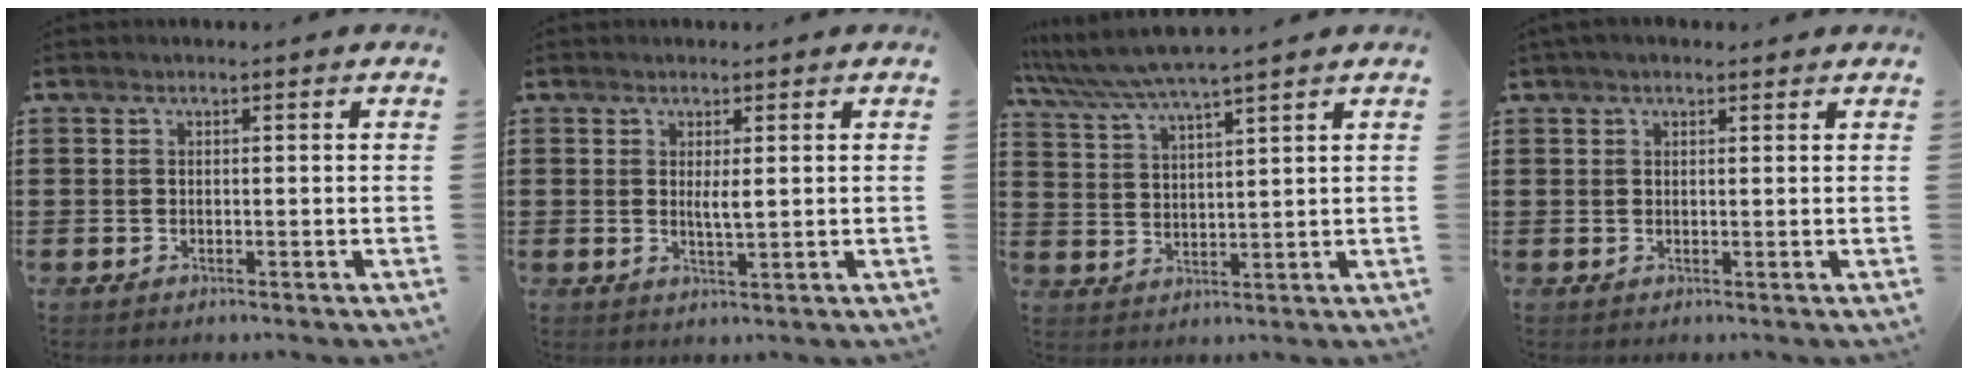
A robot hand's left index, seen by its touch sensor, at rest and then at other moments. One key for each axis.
{"total": 2.3, "fx": 0.6, "fy": 0.4, "fz": 2.1, "tx": -0.043, "ty": -0.001, "tz": 0.010}
{"total": 5.1, "fx": 4.6, "fy": -0.4, "fz": 2.1, "tx": -0.058, "ty": -0.025, "tz": 0.077}
{"total": 1.4, "fx": 1.0, "fy": 0.6, "fz": 0.7, "tx": -0.015, "ty": 0.005, "tz": 0.019}